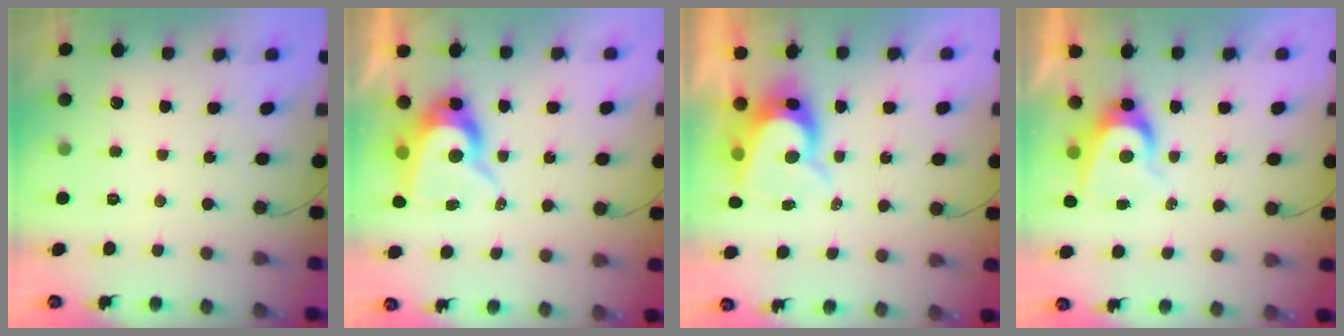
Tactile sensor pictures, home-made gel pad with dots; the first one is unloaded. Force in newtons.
{"total": 10.8, "press": 10.7, "slide": 0.8}
{"total": 9.5, "press": 9.5, "slide": 0.7}
{"total": 6.7, "press": 6.7, "slide": 0.3}